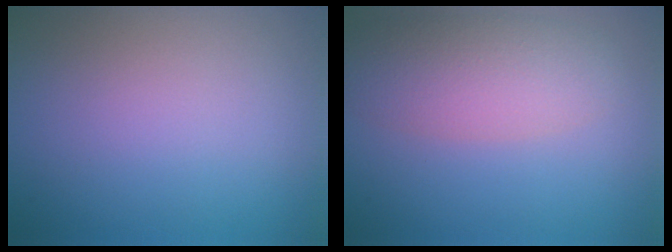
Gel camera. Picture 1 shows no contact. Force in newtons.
{"total": 4.7, "press": 4.7, "slide": 0.2}